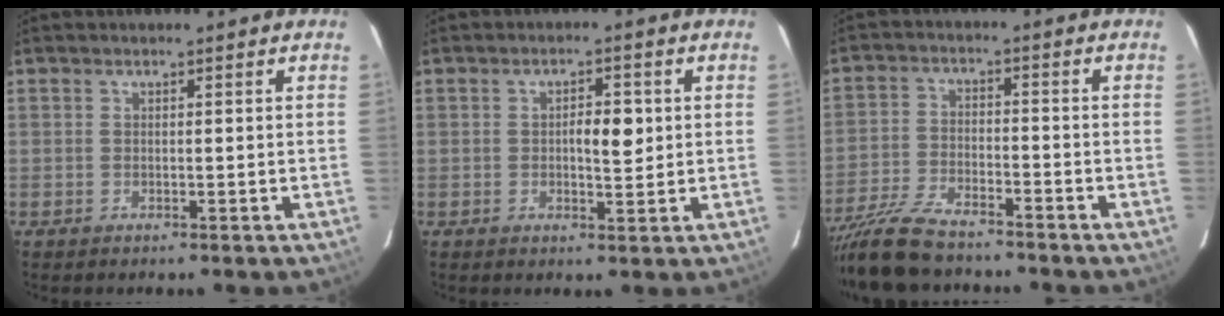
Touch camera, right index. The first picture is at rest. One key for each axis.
{"total": 4.0, "fx": 0.3, "fy": 1.5, "fz": 3.7, "tx": -0.057, "ty": 0.002, "tz": 0.007}
{"total": 9.8, "fx": -8.6, "fy": 1.9, "fz": 4.2, "tx": -0.083, "ty": -0.017, "tz": -0.151}